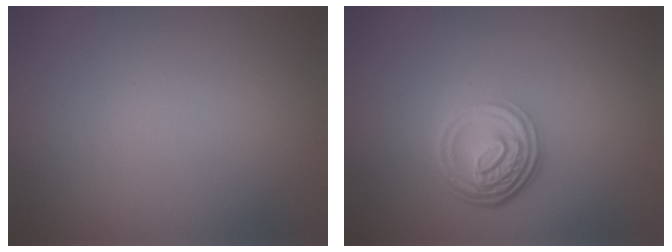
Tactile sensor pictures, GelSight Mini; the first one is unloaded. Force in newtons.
{"total": 4.9, "press": 3.5, "slide": 3.4}